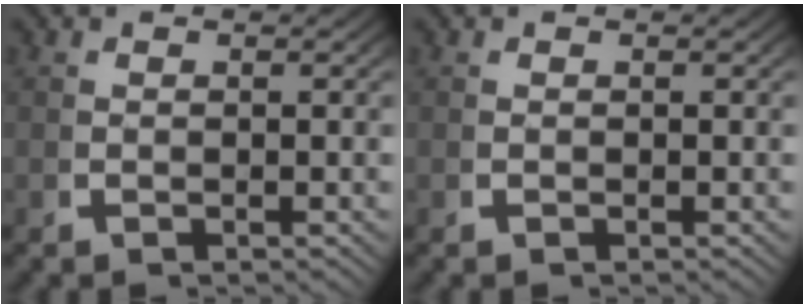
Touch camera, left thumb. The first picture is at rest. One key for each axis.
{"total": 0.0}